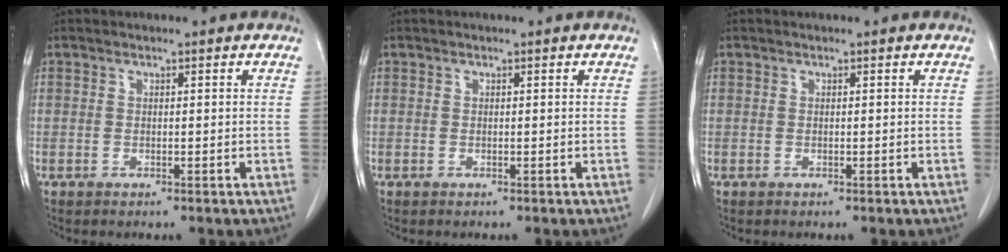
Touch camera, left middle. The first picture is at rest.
{"total": 0.0}
{"total": 0.0}